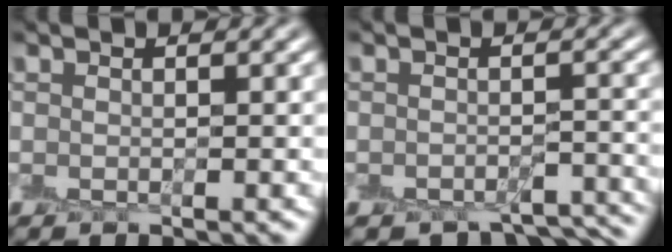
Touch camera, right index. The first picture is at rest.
{"total": 5.0, "force": [-4.1, 2.2, 1.8], "torque": [-0.019, -0.005, -0.040]}